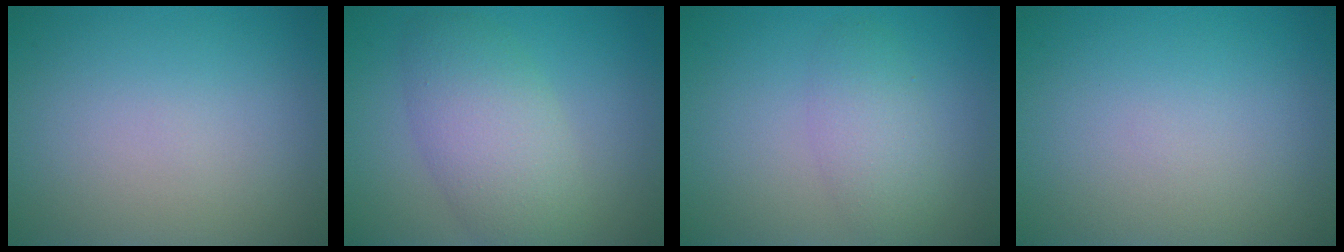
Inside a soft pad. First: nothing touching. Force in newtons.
{"total": 5.5, "press": 5.5, "slide": 0.1}
{"total": 2.8, "press": 2.8, "slide": 0.1}
{"total": 0.0}